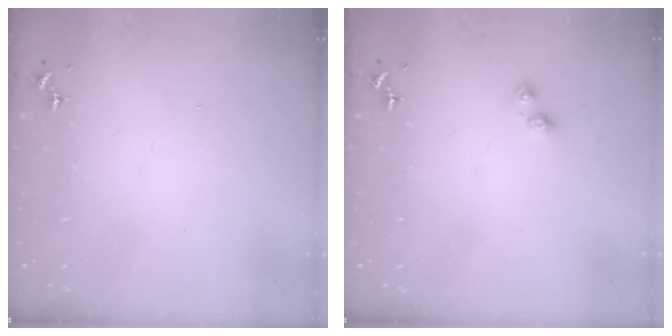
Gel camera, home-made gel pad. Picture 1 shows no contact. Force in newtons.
{"total": 3.6, "press": 3.6, "slide": 0.3}